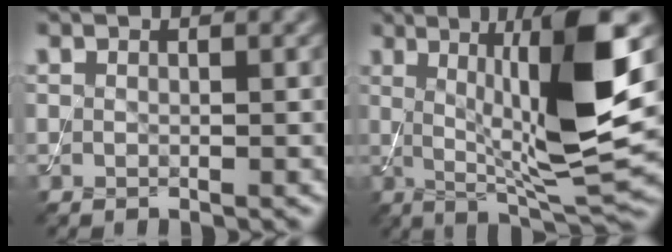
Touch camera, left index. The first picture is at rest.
{"total": 11.8, "force": [1.7, 2.2, 11.5], "torque": [-0.176, -0.004, 0.038]}